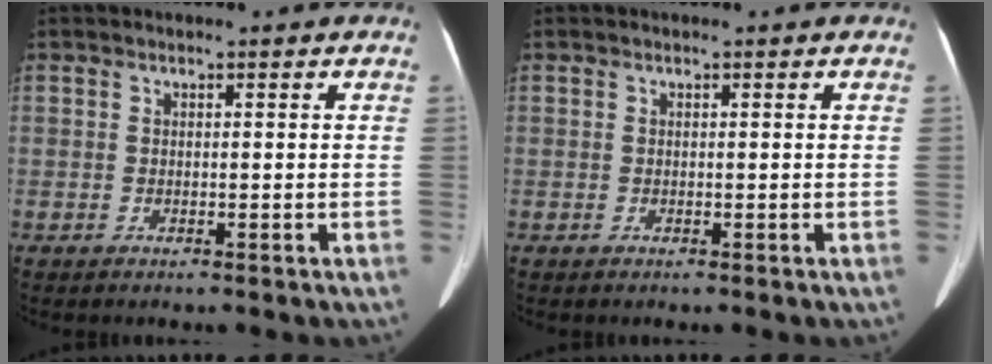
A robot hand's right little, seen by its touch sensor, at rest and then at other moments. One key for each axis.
{"total": 0.0}